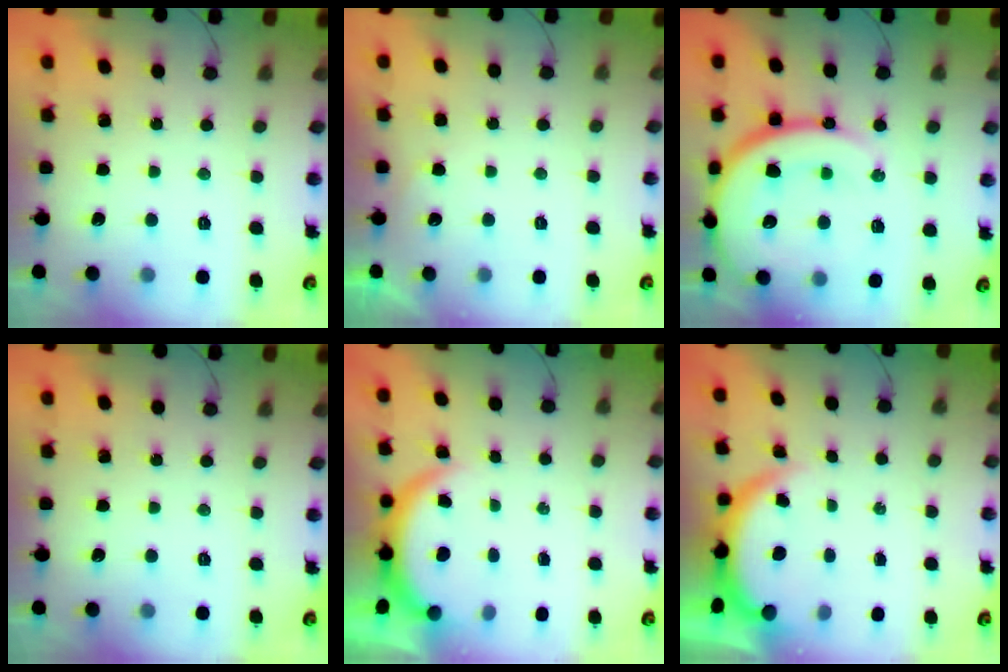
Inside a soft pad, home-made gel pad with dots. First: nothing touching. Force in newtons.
{"total": 3.3, "press": 3.3, "slide": 0.7}
{"total": 21.6, "press": 21.4, "slide": 2.9}
{"total": 0.0}
{"total": 3.9, "press": 3.9, "slide": 0.2}
{"total": 3.9, "press": 3.8, "slide": 0.2}